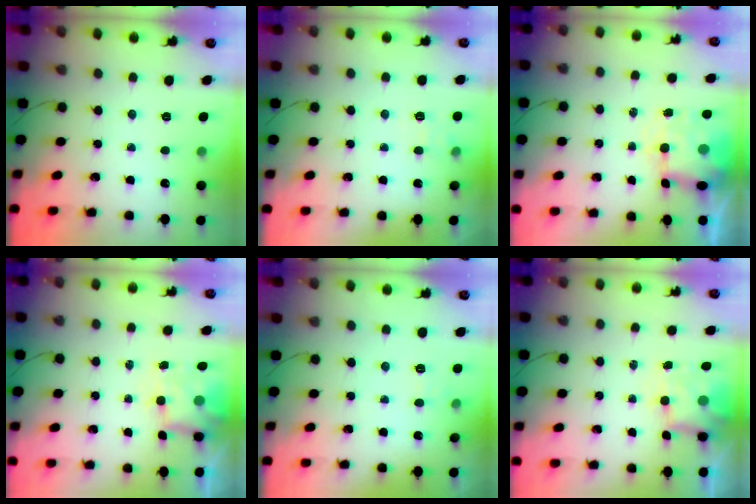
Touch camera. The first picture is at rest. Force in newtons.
{"total": 7.4, "press": 7.2, "slide": 1.5}
{"total": 6.0, "press": 5.8, "slide": 1.6}
{"total": 5.1, "press": 5.0, "slide": 0.7}
{"total": 2.8, "press": 2.5, "slide": 1.3}
{"total": 5.1, "press": 5.0, "slide": 0.7}